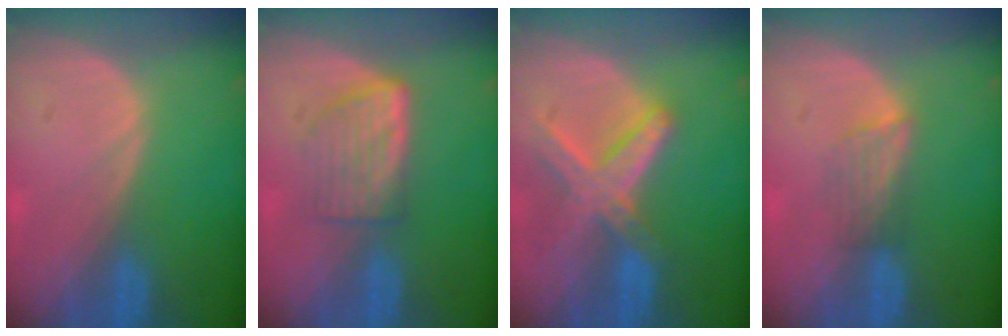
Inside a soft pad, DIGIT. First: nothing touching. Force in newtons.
{"total": 6.1, "press": 5.4, "slide": 2.7}
{"total": 8.2, "press": 7.1, "slide": 4.1}
{"total": 3.2, "press": 2.9, "slide": 1.4}